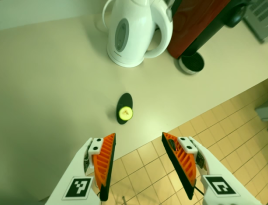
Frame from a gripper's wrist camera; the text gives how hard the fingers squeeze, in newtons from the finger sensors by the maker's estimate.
{"total": 0.0}